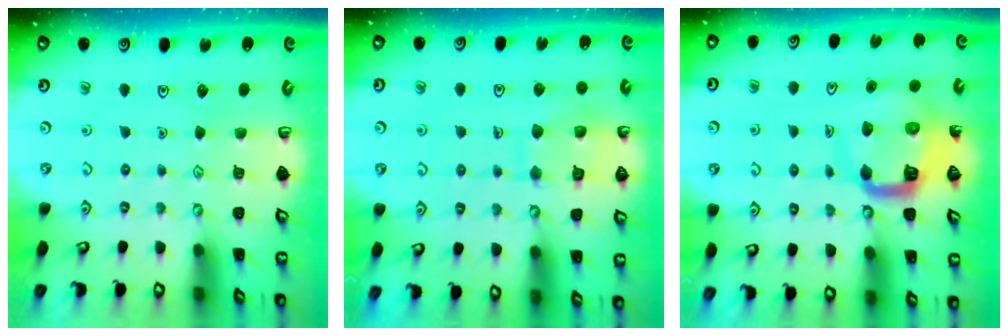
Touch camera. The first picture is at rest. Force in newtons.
{"total": 11.3, "press": 11.3, "slide": 1.0}
{"total": 10.2, "press": 10.1, "slide": 1.4}